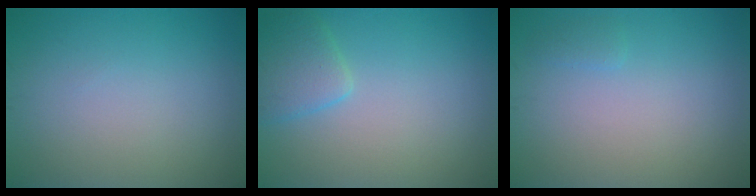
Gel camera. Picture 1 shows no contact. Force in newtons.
{"total": 2.6, "press": 2.6, "slide": 0.2}
{"total": 0.6, "press": 0.6, "slide": 0.1}